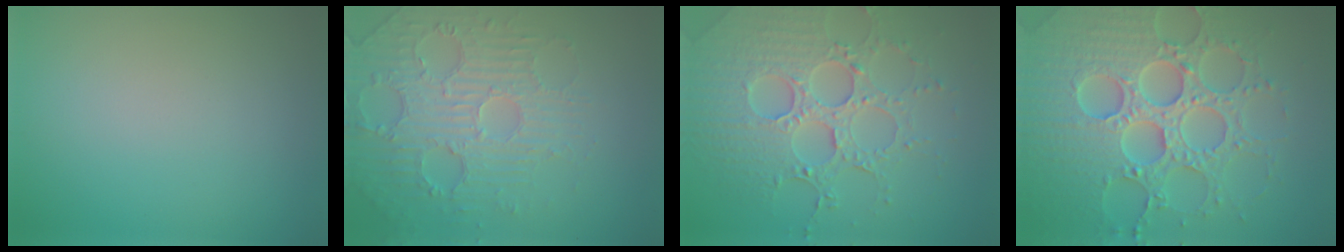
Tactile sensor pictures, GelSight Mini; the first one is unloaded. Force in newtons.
{"total": 5.3, "press": 3.8, "slide": 3.6}
{"total": 6.6, "press": 5.3, "slide": 4.1}
{"total": 8.1, "press": 7.9, "slide": 1.7}